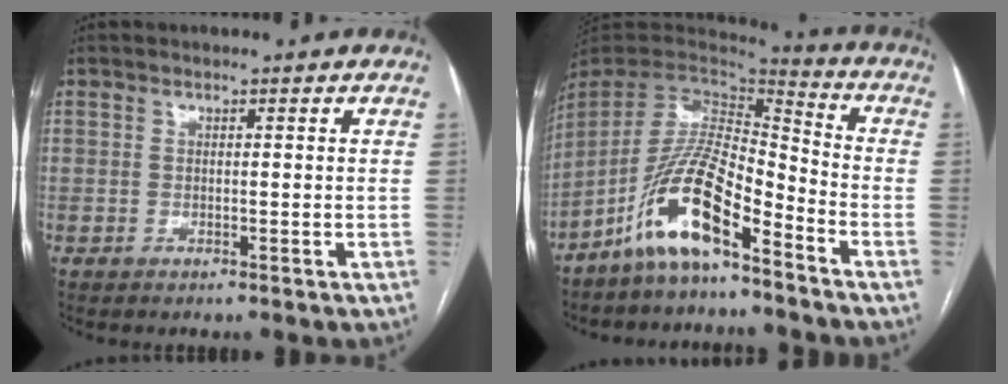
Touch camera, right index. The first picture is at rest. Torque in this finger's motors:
{"motor_torque": [1.12, -1.02, 0.40, 0.11]}